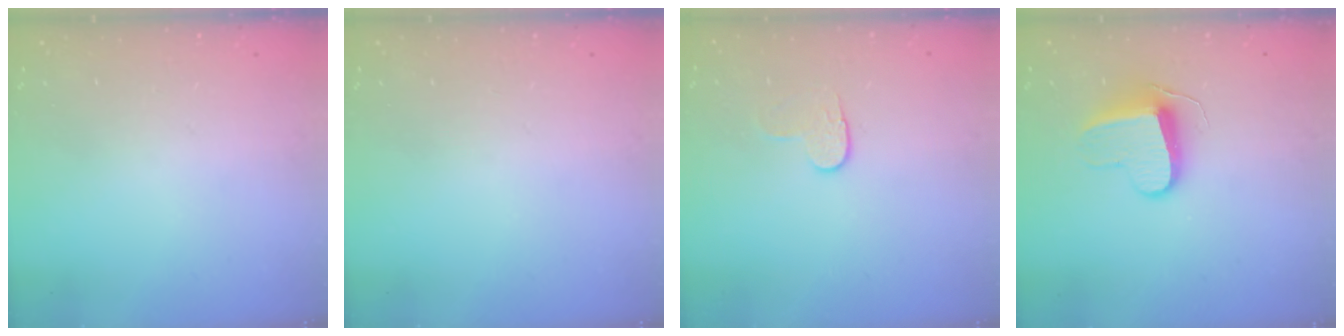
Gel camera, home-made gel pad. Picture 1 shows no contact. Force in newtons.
{"total": 0.0}
{"total": 5.3, "press": 5.3, "slide": 0.5}
{"total": 9.7, "press": 9.7, "slide": 0.3}